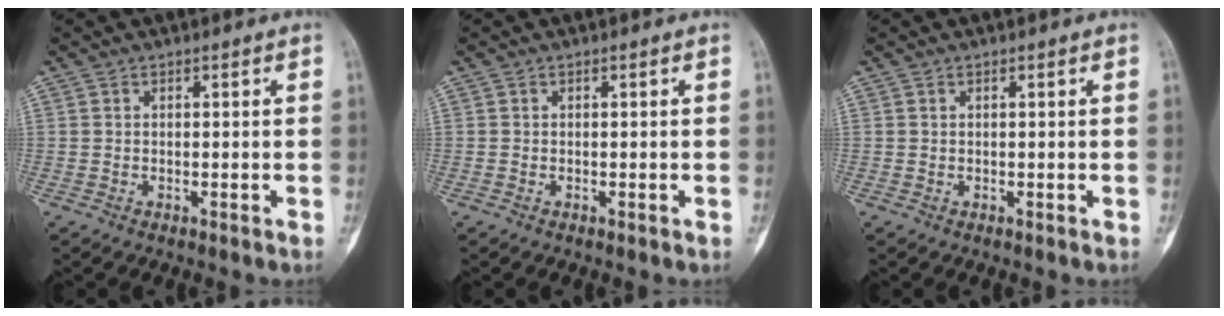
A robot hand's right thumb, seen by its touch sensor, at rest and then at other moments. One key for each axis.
{"total": 0.0}
{"total": 0.0}